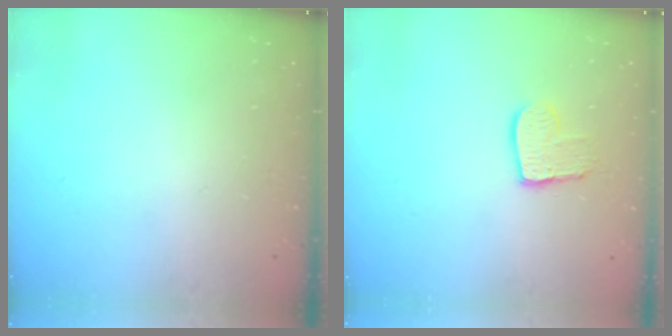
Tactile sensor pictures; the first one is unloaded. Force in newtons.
{"total": 9.5, "press": 9.5, "slide": 0.7}